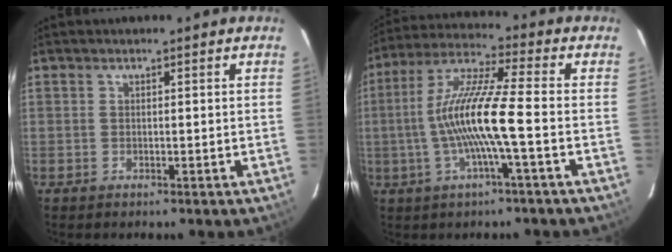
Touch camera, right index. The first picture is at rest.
{"total": 12.5, "force": [-2.4, 0.0, 12.3], "torque": [-0.242, 0.005, -0.047]}